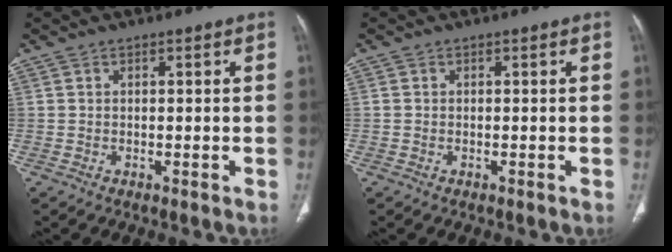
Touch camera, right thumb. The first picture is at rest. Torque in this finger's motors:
{"motor_torque": [0.35, 0.33, 1.04, -0.32, 0.30]}